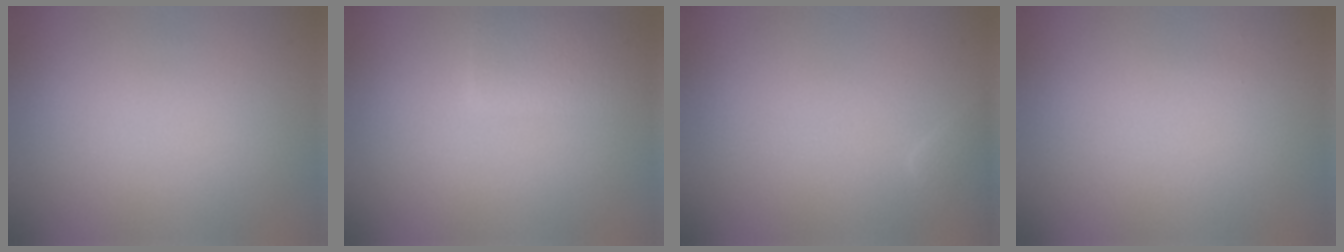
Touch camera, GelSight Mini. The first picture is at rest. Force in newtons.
{"total": 2.8, "press": 2.8, "slide": 0.1}
{"total": 1.1, "press": 1.1, "slide": 0.1}
{"total": 0.0}